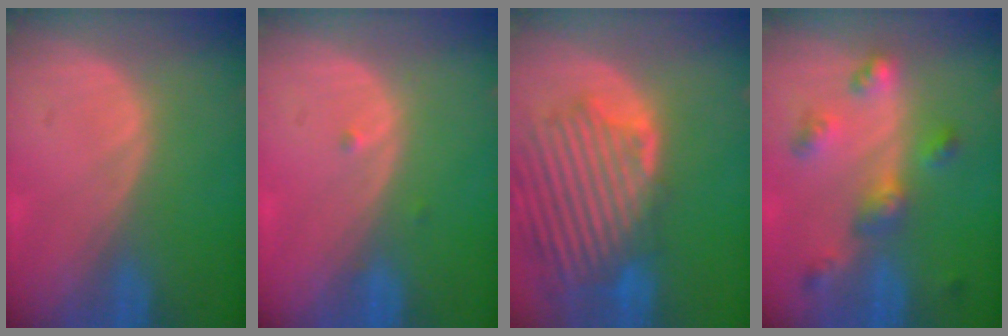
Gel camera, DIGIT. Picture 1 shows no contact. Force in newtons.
{"total": 0.9, "press": 0.7, "slide": 0.5}
{"total": 13.0, "press": 11.4, "slide": 6.1}
{"total": 6.6, "press": 5.8, "slide": 3.2}